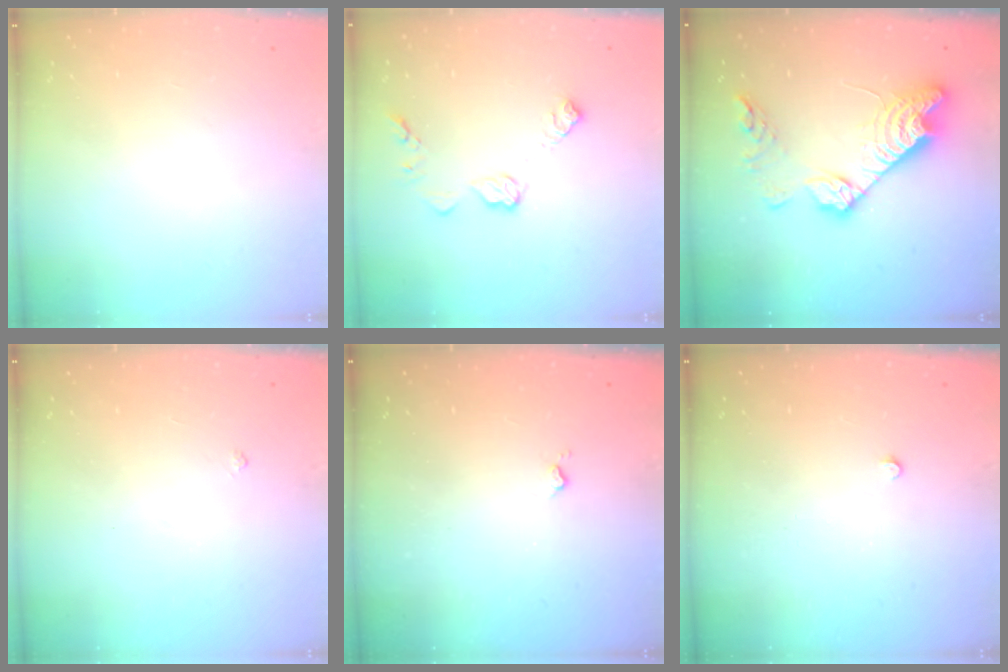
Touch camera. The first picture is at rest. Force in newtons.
{"total": 9.2, "press": 9.2, "slide": 0.4}
{"total": 18.0, "press": 17.9, "slide": 1.5}
{"total": 2.9, "press": 2.8, "slide": 0.5}
{"total": 2.4, "press": 2.3, "slide": 0.5}
{"total": 2.3, "press": 2.3, "slide": 0.4}